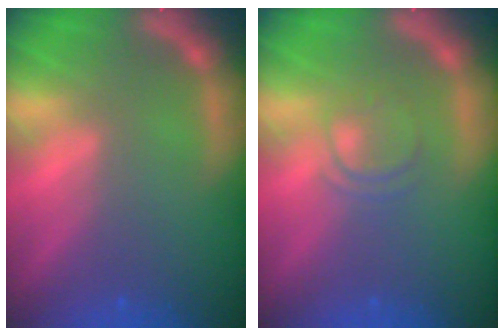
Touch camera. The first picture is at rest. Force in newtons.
{"total": 2.4}